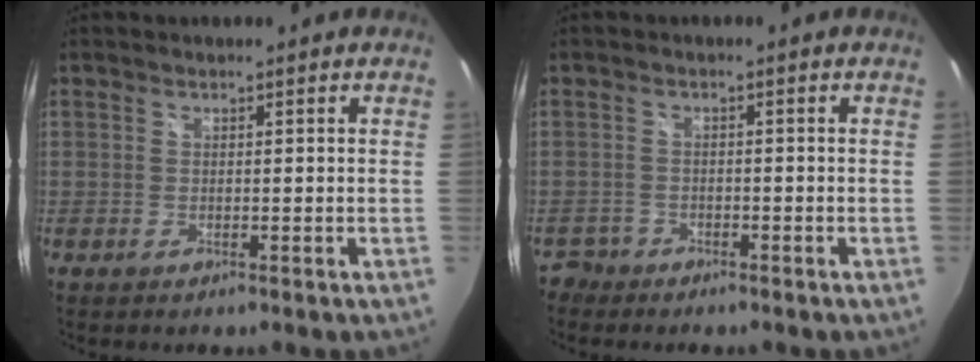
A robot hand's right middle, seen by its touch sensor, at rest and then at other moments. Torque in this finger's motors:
{"motor_torque": [-0.52, -0.12, -0.07, -0.04]}